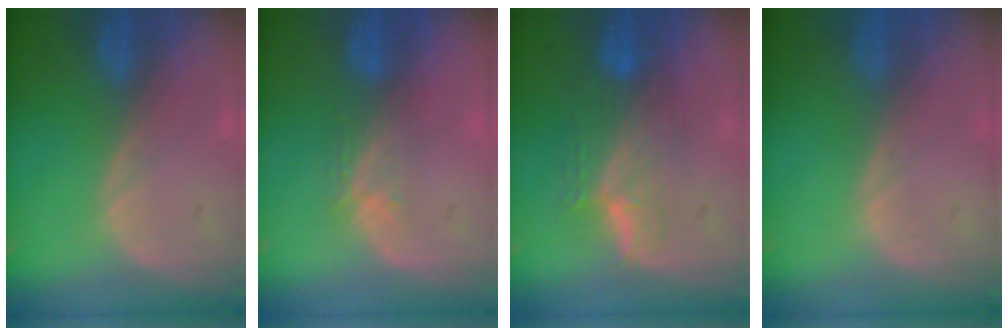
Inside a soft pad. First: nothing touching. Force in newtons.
{"total": 3.4, "press": 3.0, "slide": 1.7}
{"total": 7.6, "press": 6.7, "slide": 3.5}
{"total": 0.0}